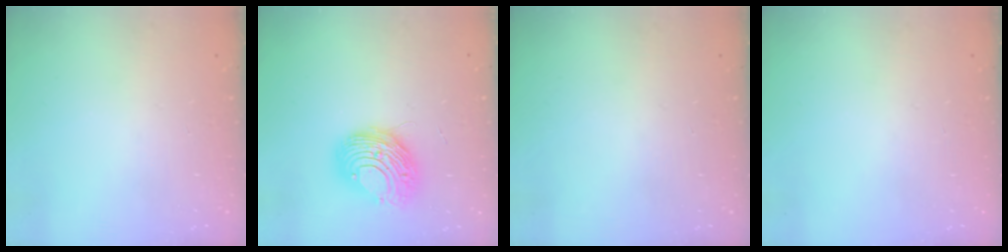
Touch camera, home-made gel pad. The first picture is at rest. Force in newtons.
{"total": 10.5, "press": 10.5, "slide": 1.3}
{"total": 0.0}
{"total": 0.0}